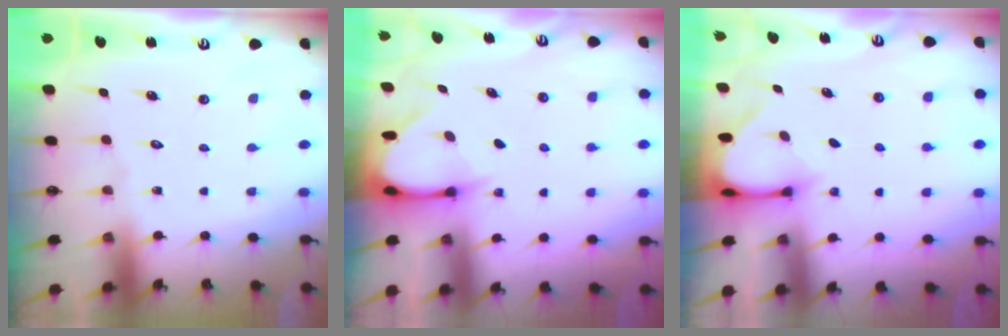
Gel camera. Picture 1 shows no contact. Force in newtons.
{"total": 3.7, "press": 3.6, "slide": 0.3}
{"total": 3.4, "press": 3.3, "slide": 0.3}